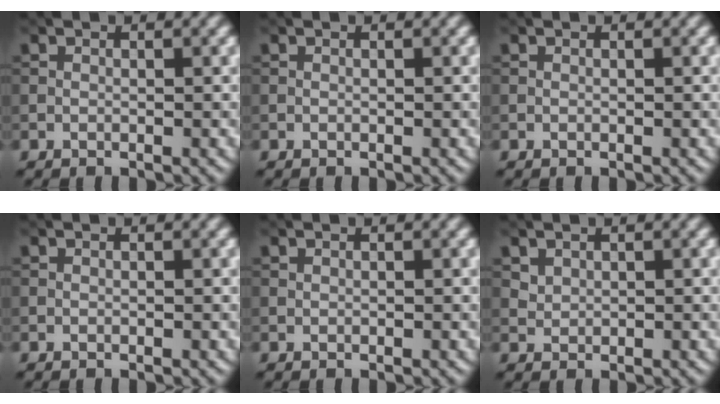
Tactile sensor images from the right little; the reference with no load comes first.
{"total": 0.0}
{"total": 0.0}
{"total": 0.0}
{"total": 0.0}
{"total": 1.1, "force": [0.7, 0.7, 0.3], "torque": [-0.009, -0.004, 0.020]}